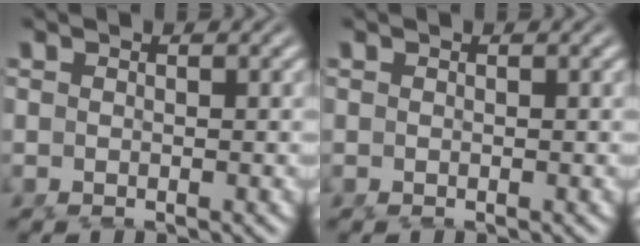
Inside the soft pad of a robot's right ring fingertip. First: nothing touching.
{"total": 0.0}